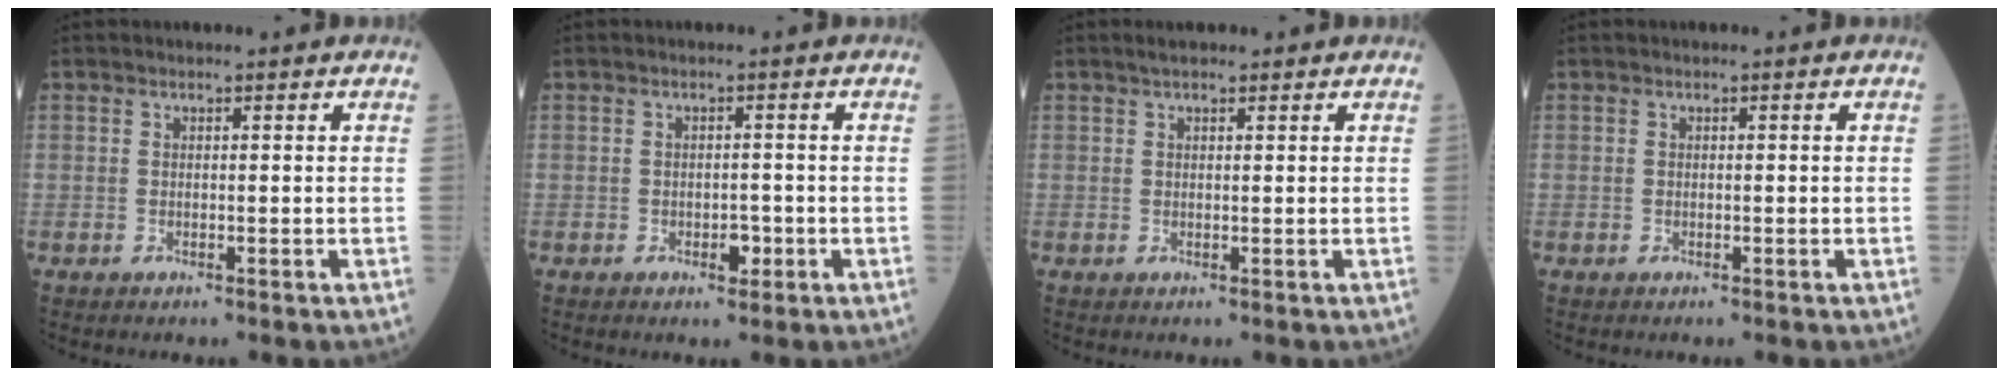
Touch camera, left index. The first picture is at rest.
{"total": 1.8, "force": [-0.7, 1.1, 1.2], "torque": [-0.015, 0.002, -0.009]}
{"total": 2.1, "force": [1.7, 0.7, 1.1], "torque": [-0.021, 0.018, 0.025]}
{"total": 0.0}